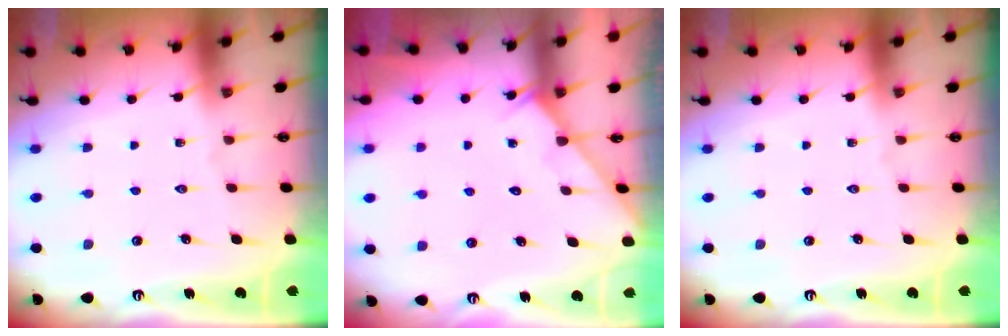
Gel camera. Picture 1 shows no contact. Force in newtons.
{"total": 4.6, "press": 4.6, "slide": 0.4}
{"total": 0.0}